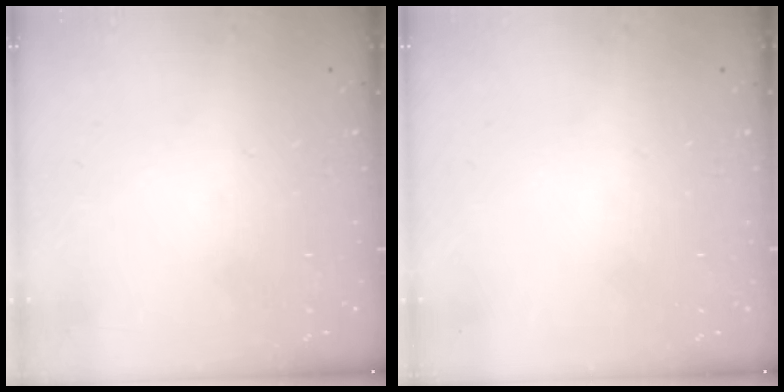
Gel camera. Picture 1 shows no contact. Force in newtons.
{"total": 0.0}